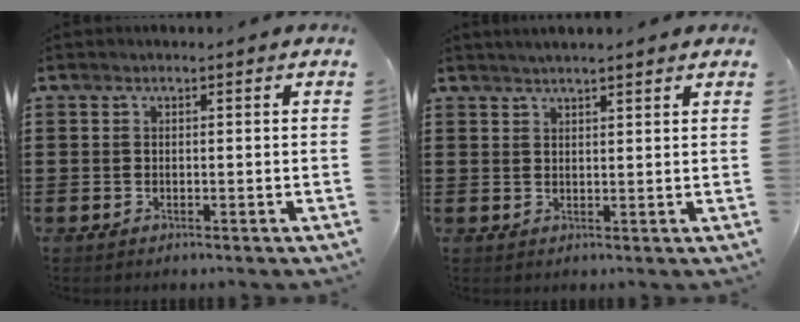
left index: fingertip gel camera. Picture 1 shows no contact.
{"total": 2.0, "force": [1.8, -0.1, 0.7], "torque": [-0.017, 0.002, 0.034]}